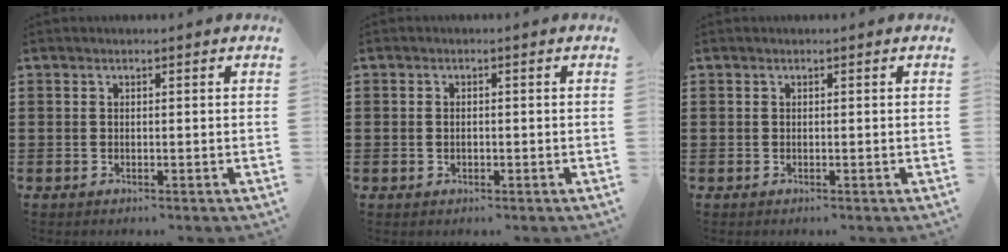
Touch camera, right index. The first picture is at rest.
{"total": 1.0, "force": [-0.1, 0.7, 0.7], "torque": [-0.016, 0.004, -0.004]}
{"total": 0.0}